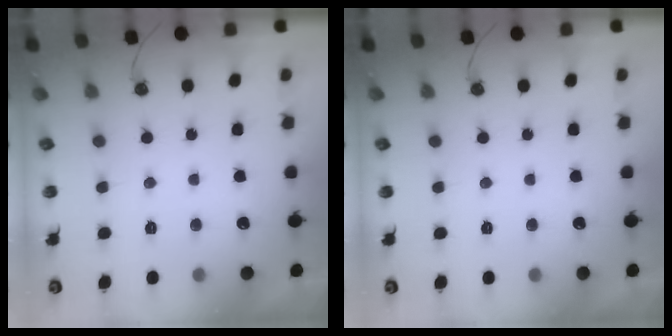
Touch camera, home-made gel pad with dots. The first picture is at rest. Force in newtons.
{"total": 0.0}